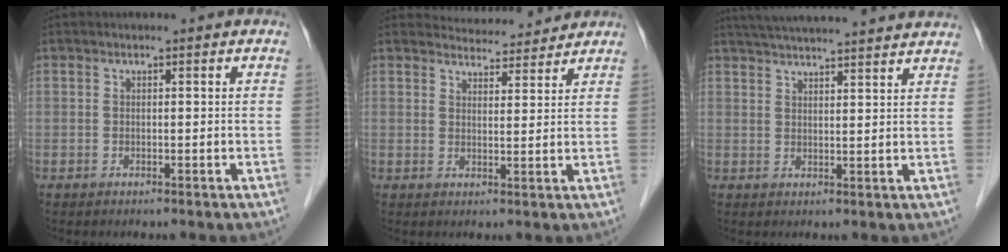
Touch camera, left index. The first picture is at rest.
{"total": 6.1, "force": [6.0, 1.1, 0.0], "torque": [-0.002, 0.008, 0.076]}
{"total": 18.2, "force": [16.8, 0.6, 6.8], "torque": [-0.114, 0.026, 0.227]}